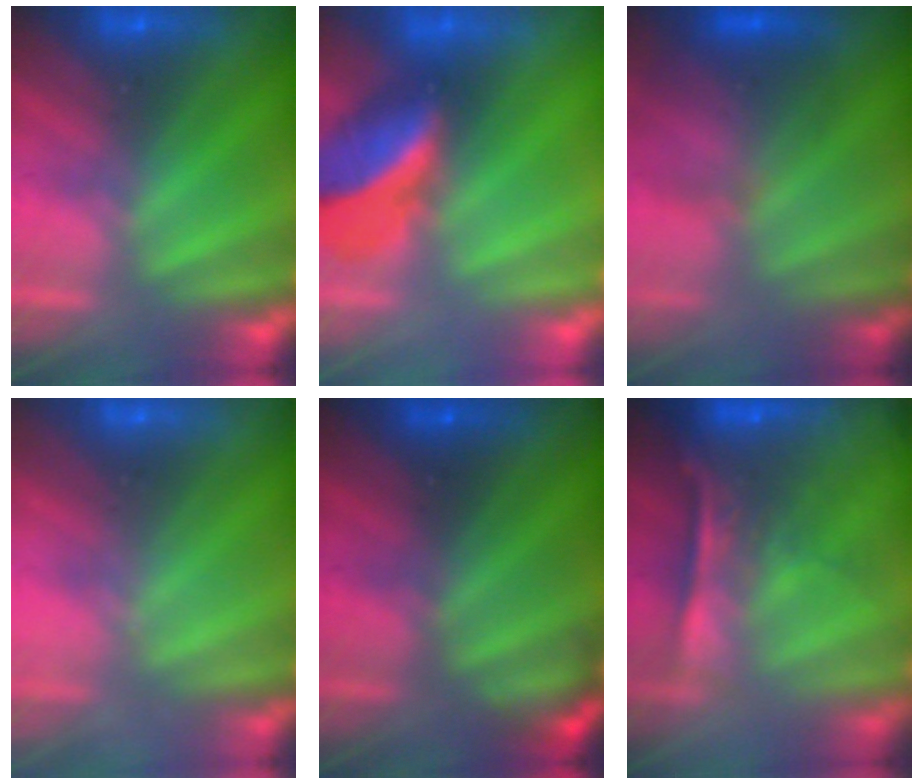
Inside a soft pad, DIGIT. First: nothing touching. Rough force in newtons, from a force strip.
{"total": 2.5}
{"total": 4.9}
{"total": 2.0}
{"total": 2.2}
{"total": 6.9}